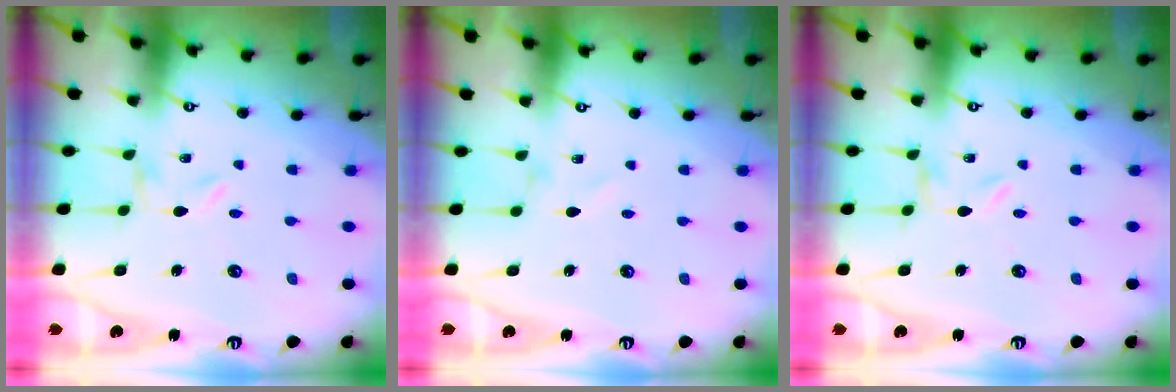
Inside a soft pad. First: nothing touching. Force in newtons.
{"total": 0.9, "press": 0.9, "slide": 0.1}
{"total": 0.0}